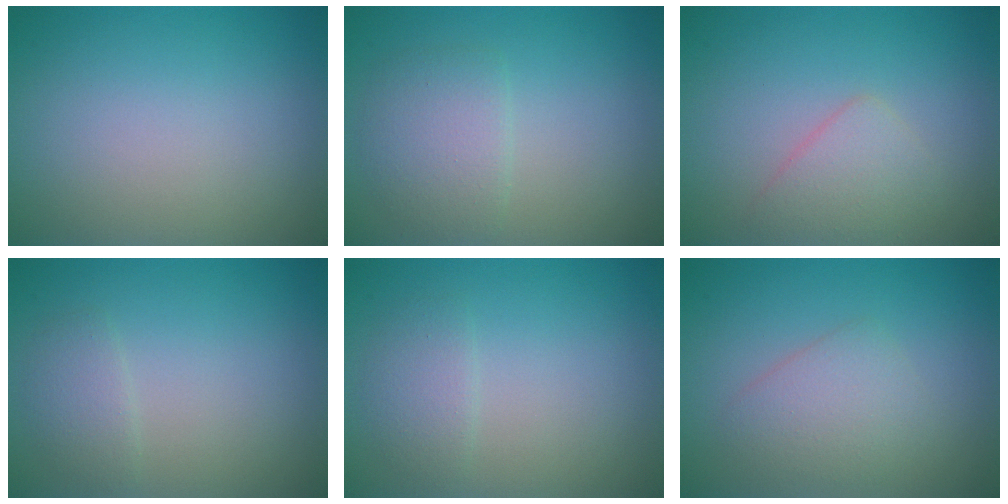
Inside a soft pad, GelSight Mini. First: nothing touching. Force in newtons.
{"total": 2.9, "press": 2.9, "slide": 0.1}
{"total": 2.2, "press": 2.2, "slide": 0.0}
{"total": 1.5, "press": 1.5, "slide": 0.0}
{"total": 1.5, "press": 1.5, "slide": 0.1}
{"total": 2.5, "press": 2.5, "slide": 0.1}